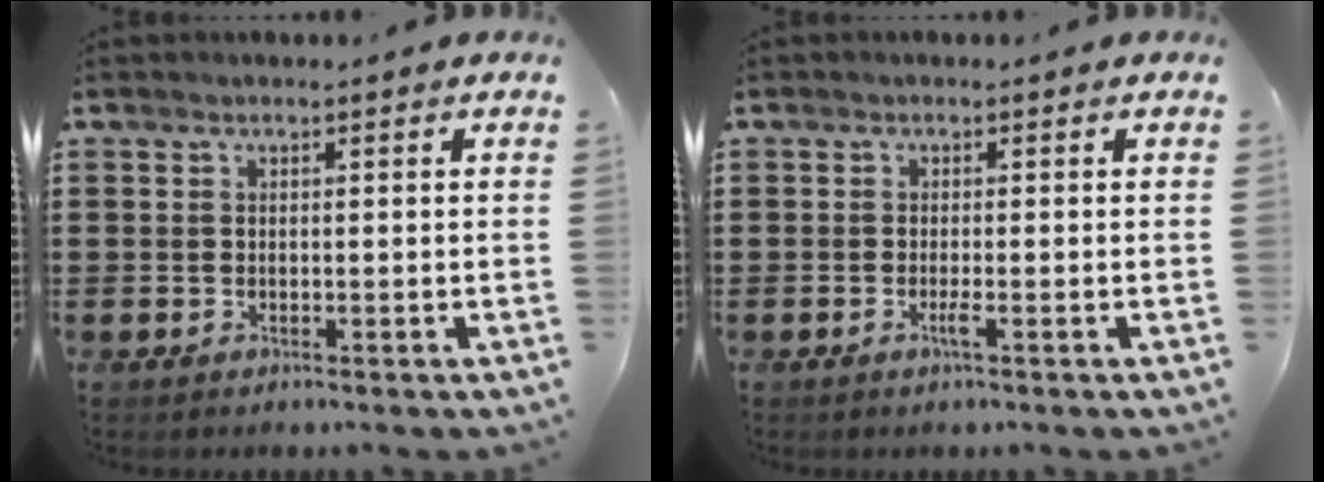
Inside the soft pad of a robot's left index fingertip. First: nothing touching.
{"total": 1.5, "force": [-0.6, -0.1, 1.3], "torque": [-0.030, -0.008, -0.012]}